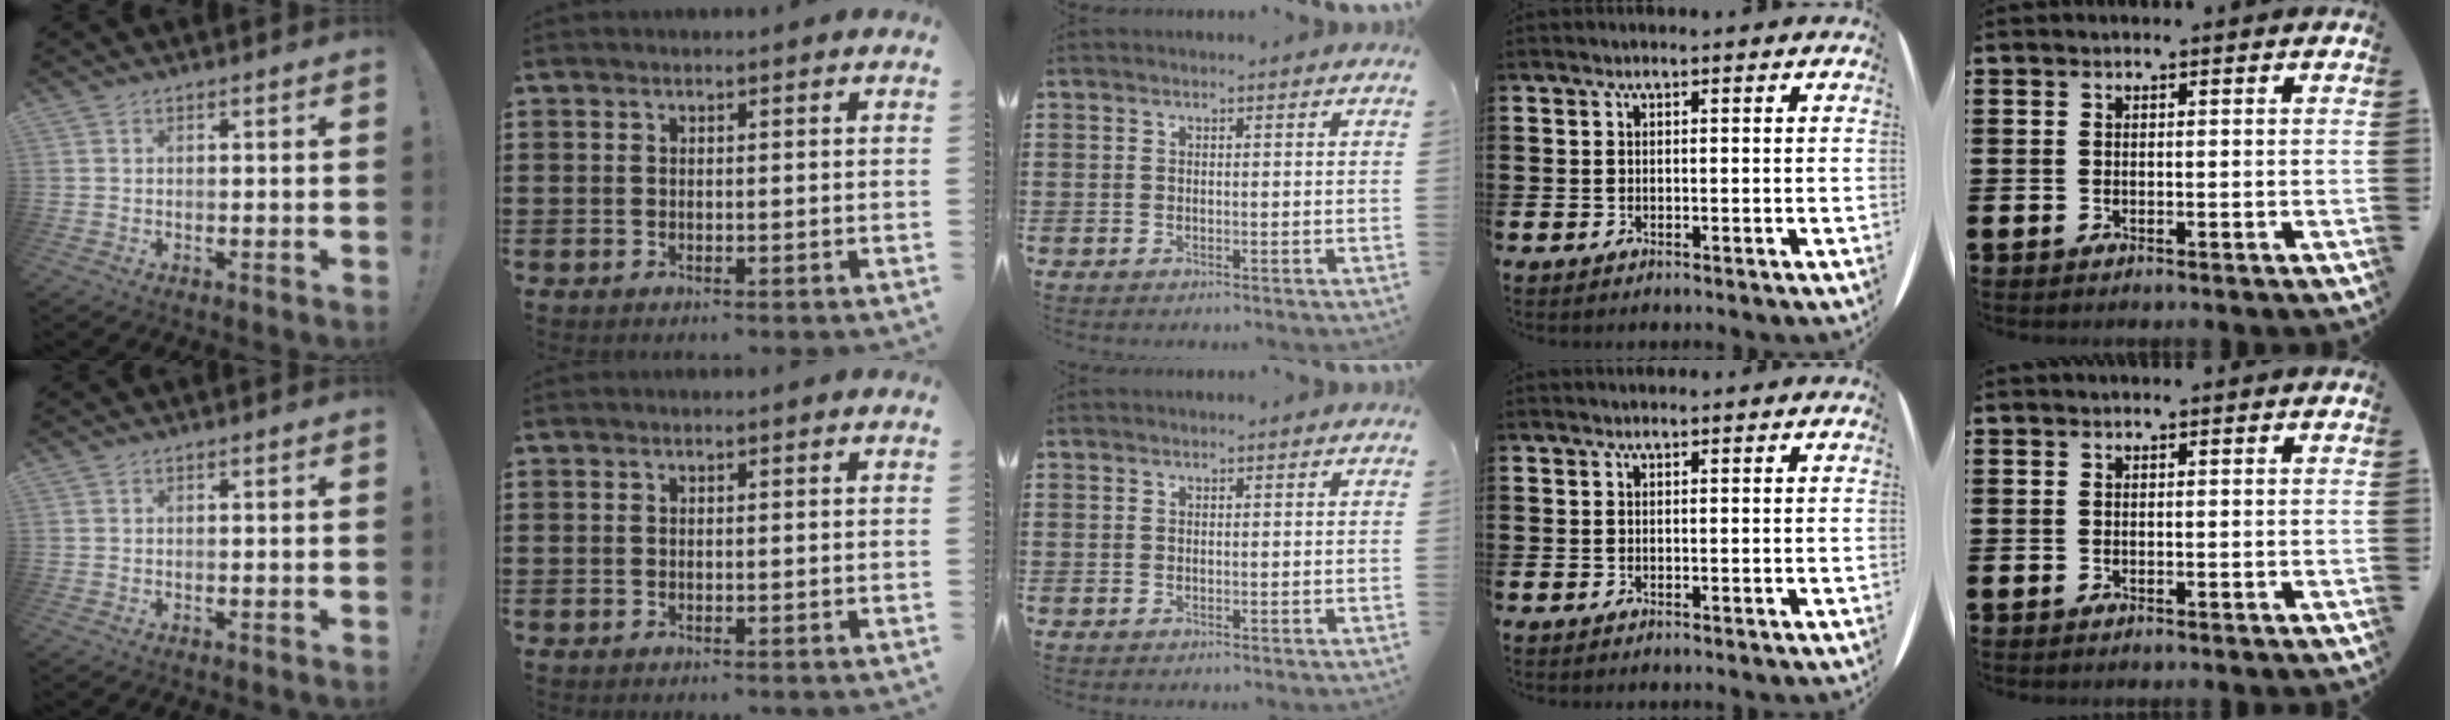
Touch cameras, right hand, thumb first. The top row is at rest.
{}